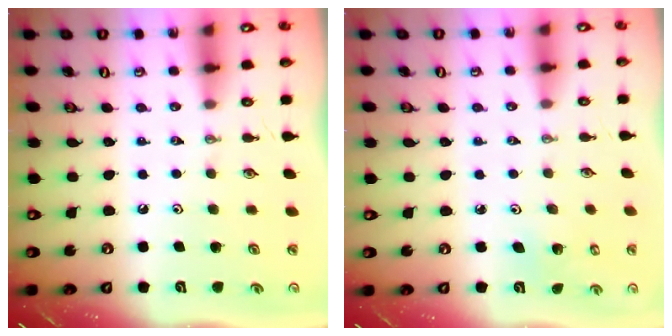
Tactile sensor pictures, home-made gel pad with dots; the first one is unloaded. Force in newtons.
{"total": 2.8, "press": 2.8, "slide": 0.2}